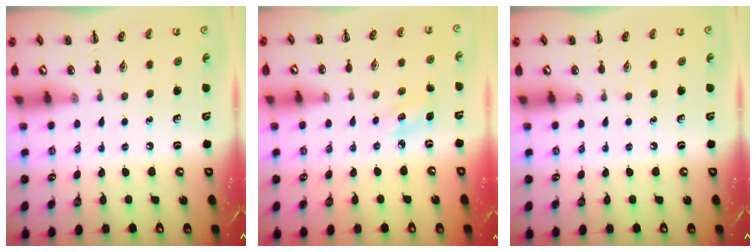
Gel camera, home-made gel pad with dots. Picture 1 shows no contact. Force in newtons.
{"total": 4.2, "press": 4.0, "slide": 1.3}
{"total": 0.0}